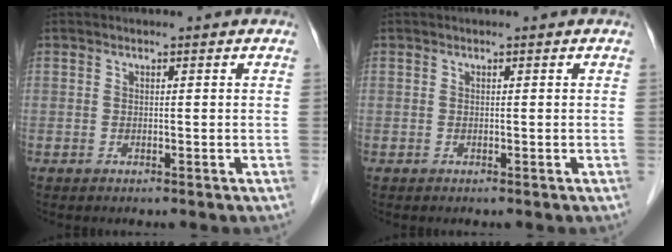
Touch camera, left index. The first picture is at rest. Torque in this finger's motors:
{"motor_torque": [0.09, 0.08, 0.00, 0.00]}